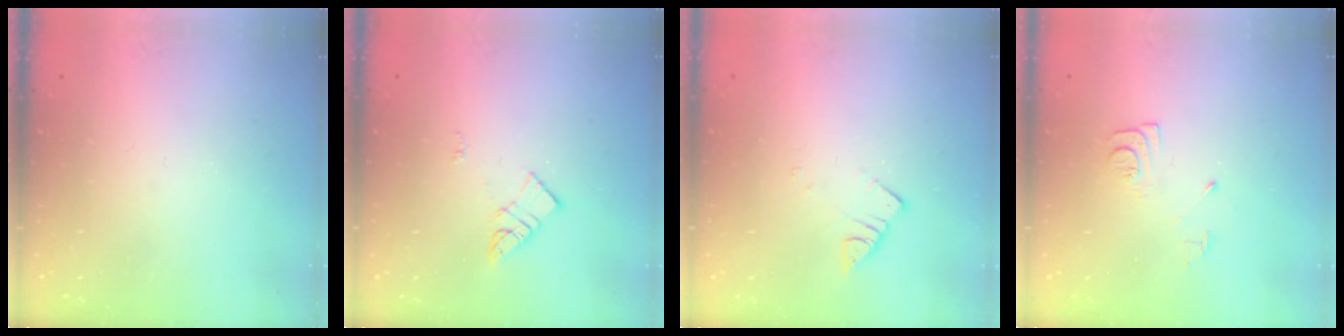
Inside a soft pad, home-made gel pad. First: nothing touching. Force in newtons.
{"total": 6.2, "press": 6.2, "slide": 0.2}
{"total": 3.1, "press": 3.1, "slide": 0.5}
{"total": 8.4, "press": 8.3, "slide": 0.8}